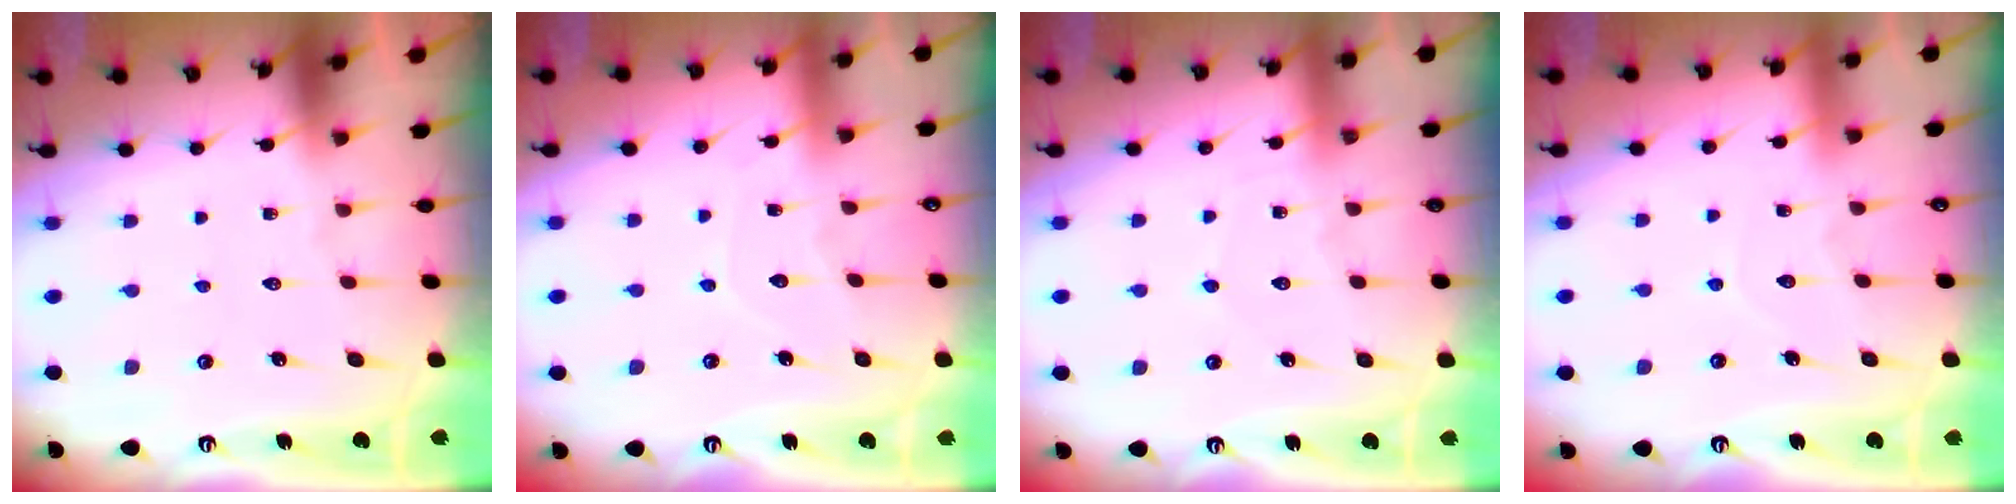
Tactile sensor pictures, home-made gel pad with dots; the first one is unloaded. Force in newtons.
{"total": 5.0, "press": 5.0, "slide": 0.1}
{"total": 4.4, "press": 4.3, "slide": 0.5}
{"total": 4.8, "press": 4.8, "slide": 0.2}